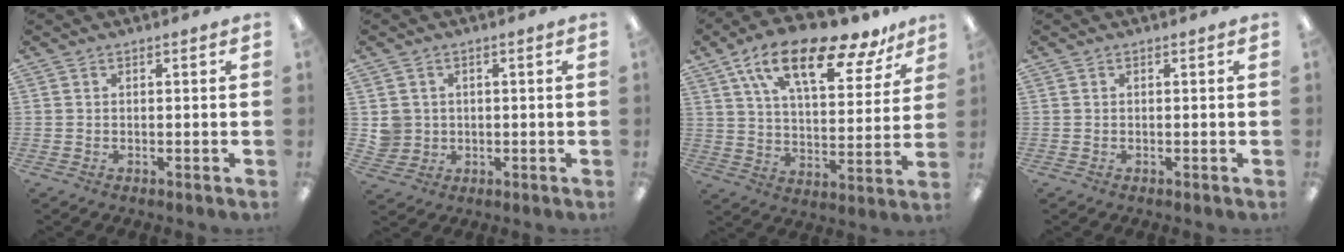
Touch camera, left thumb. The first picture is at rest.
{"total": 4.1, "force": [0.5, 4.1, 0.2], "torque": [-0.007, 0.006, 0.012]}
{"total": 19.8, "force": [13.5, 7.6, 12.3], "torque": [-0.209, -0.067, 0.226]}
{"total": 0.0}